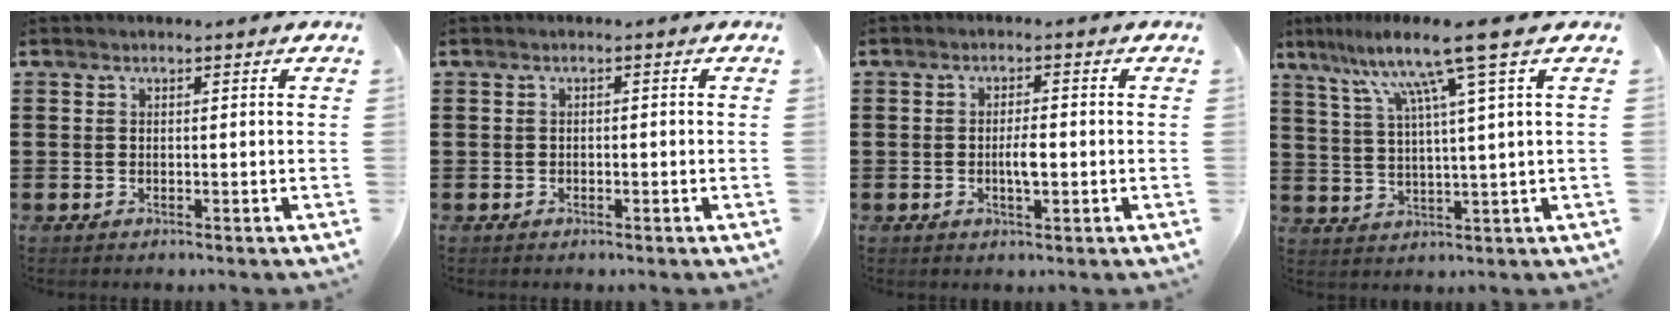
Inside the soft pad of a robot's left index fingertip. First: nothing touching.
{"total": 0.6, "force": [-0.5, 0.3, 0.2], "torque": [-0.007, -0.002, -0.010]}
{"total": 3.1, "force": [-0.4, 0.9, 2.9], "torque": [-0.054, 0.002, -0.009]}
{"total": 10.5, "force": [6.1, -0.8, 8.5], "torque": [-0.181, -0.015, 0.095]}